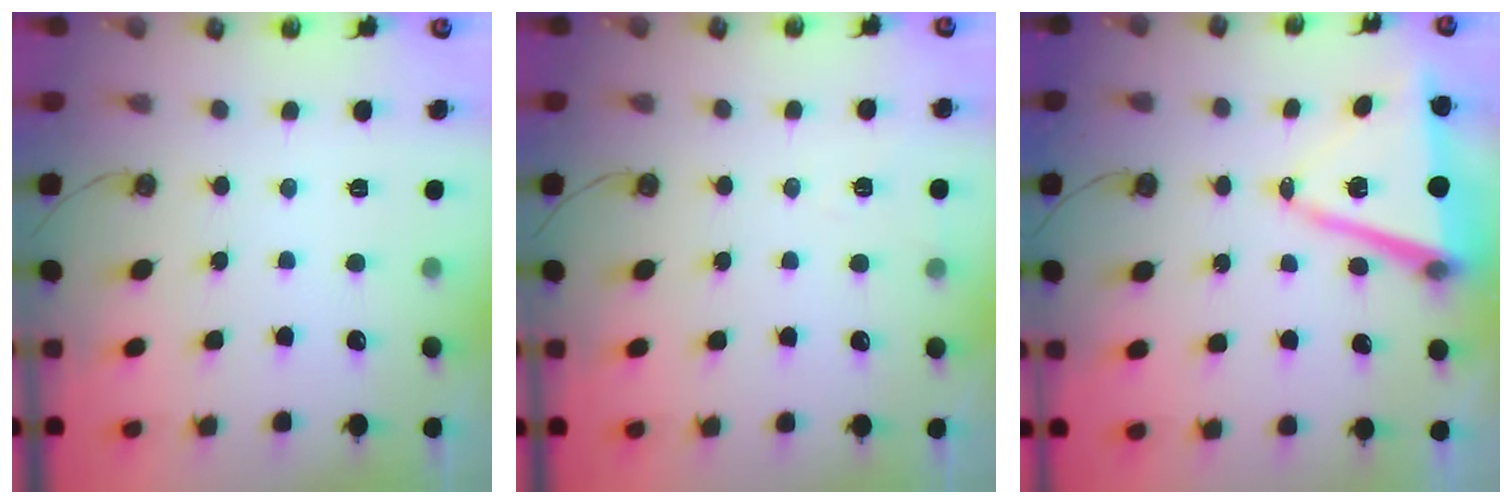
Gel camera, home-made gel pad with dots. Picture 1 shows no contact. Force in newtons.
{"total": 5.1, "press": 3.0, "slide": 4.2}
{"total": 12.1, "press": 11.7, "slide": 2.9}